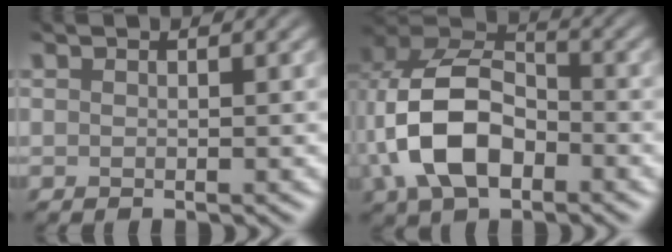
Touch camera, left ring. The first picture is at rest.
{"total": 8.9, "force": [-3.3, 5.6, 6.1], "torque": [-0.138, 0.002, -0.068]}